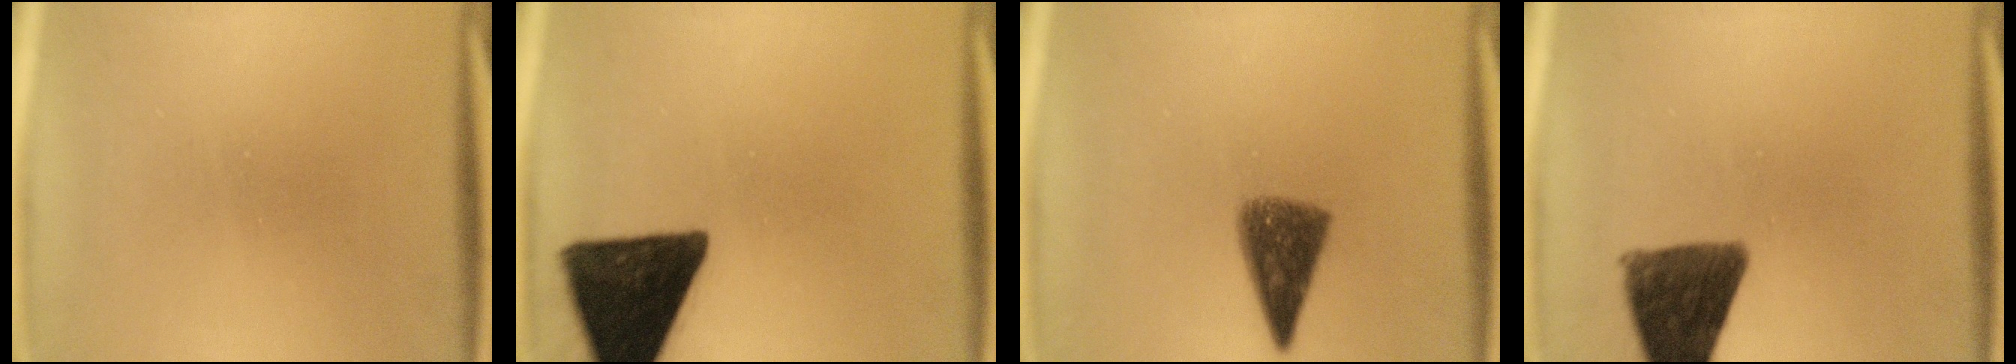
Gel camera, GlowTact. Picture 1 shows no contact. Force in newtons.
{"total": 16.4}
{"total": 8.0}
{"total": 11.4}